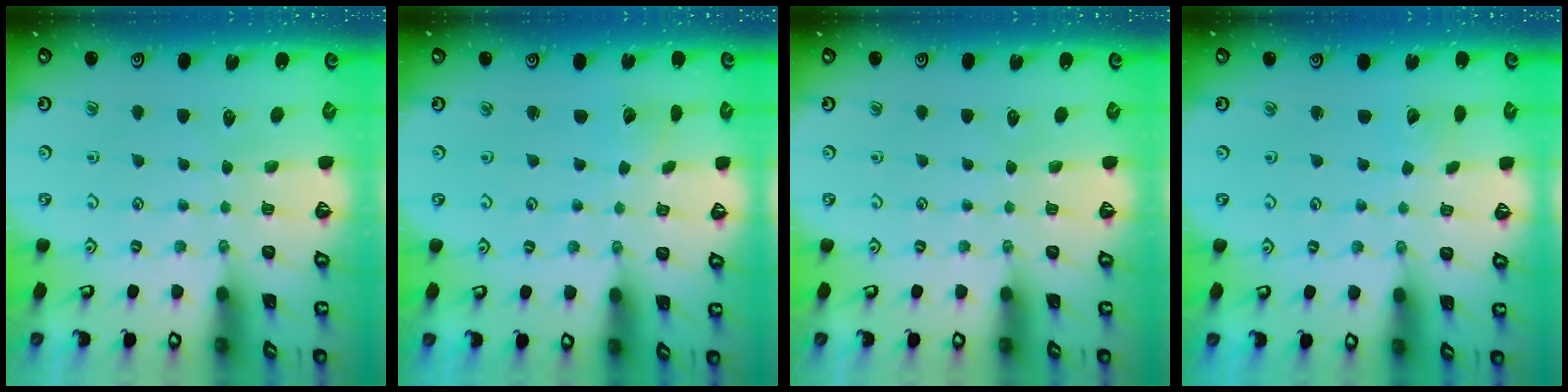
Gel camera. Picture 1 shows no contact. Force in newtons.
{"total": 2.1, "press": 2.1, "slide": 0.1}
{"total": 0.0}
{"total": 1.4, "press": 1.4, "slide": 0.2}